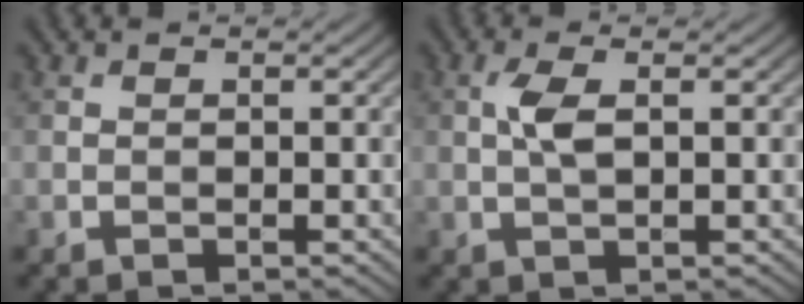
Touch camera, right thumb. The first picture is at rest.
{"total": 2.8, "force": [0.5, 0.8, 2.6], "torque": [-0.063, 0.006, 0.008]}